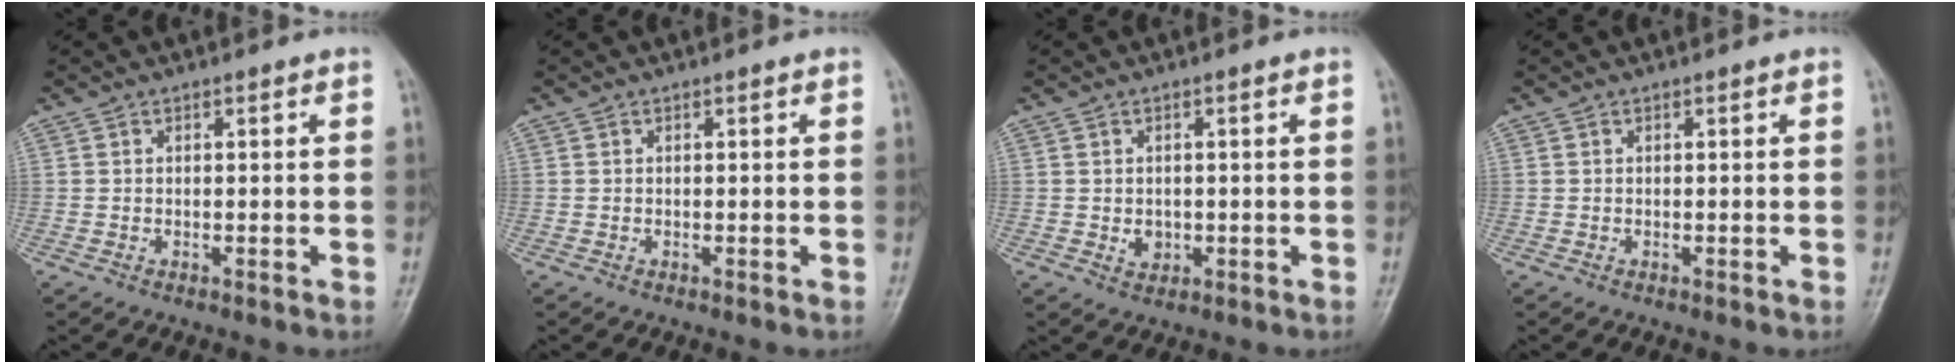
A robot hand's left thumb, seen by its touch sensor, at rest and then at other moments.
{"total": 0.0}
{"total": 2.2, "force": [-0.2, 1.8, 1.2], "torque": [-0.009, 0.000, 0.003]}
{"total": 0.0}